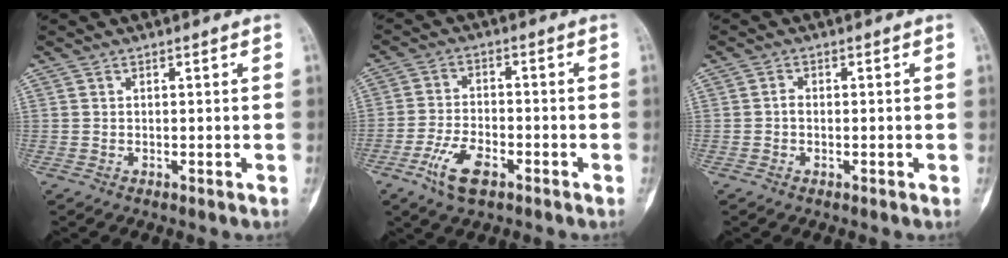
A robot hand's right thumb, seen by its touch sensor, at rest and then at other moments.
{"total": 7.9, "force": [-4.3, 3.8, 5.5], "torque": [-0.112, 0.016, -0.077]}
{"total": 1.1, "force": [-0.3, 0.8, 0.7], "torque": [-0.012, 0.003, -0.007]}